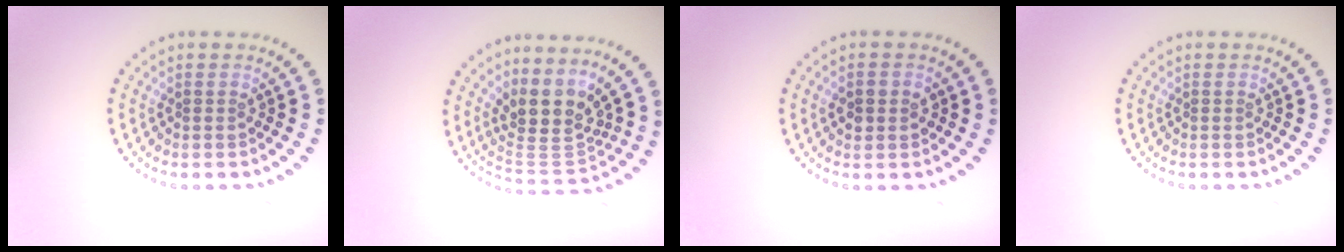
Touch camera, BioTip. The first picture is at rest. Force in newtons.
{"total": 4.3, "press": 3.4, "slide": 2.7}
{"total": 1.8, "press": 1.8, "slide": 0.1}
{"total": 0.0}